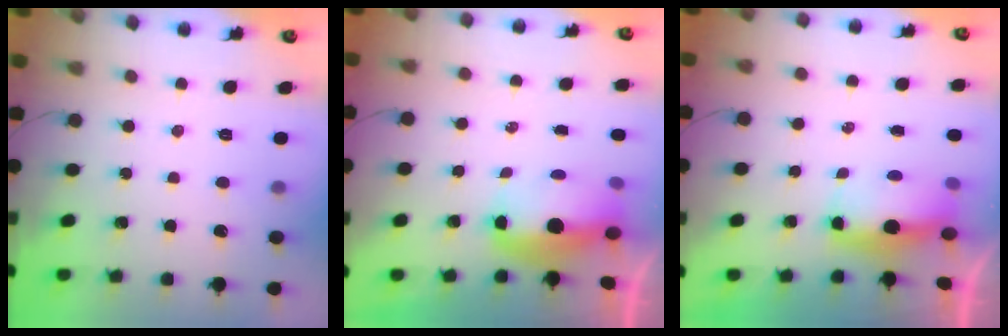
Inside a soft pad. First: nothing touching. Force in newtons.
{"total": 7.6, "press": 7.6, "slide": 1.1}
{"total": 6.0, "press": 5.9, "slide": 1.0}